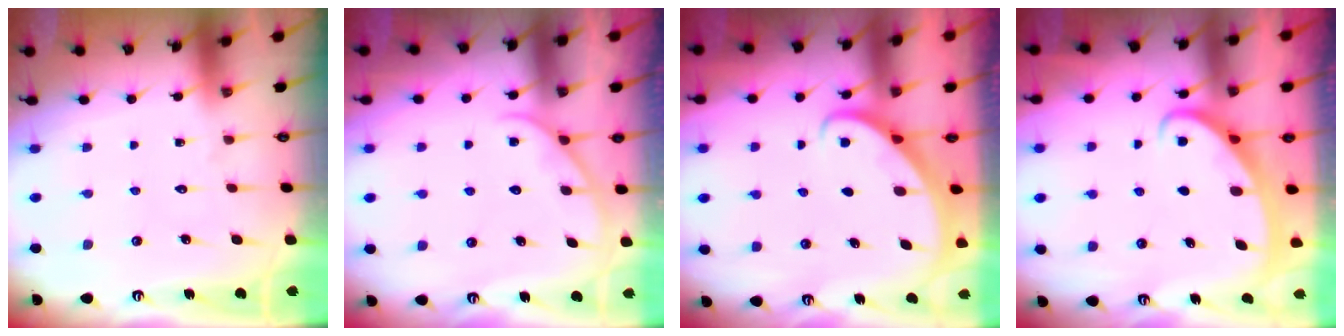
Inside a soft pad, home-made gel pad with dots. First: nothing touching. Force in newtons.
{"total": 2.7, "press": 2.7, "slide": 0.3}
{"total": 2.7, "press": 2.7, "slide": 0.2}
{"total": 2.4, "press": 2.4, "slide": 0.4}